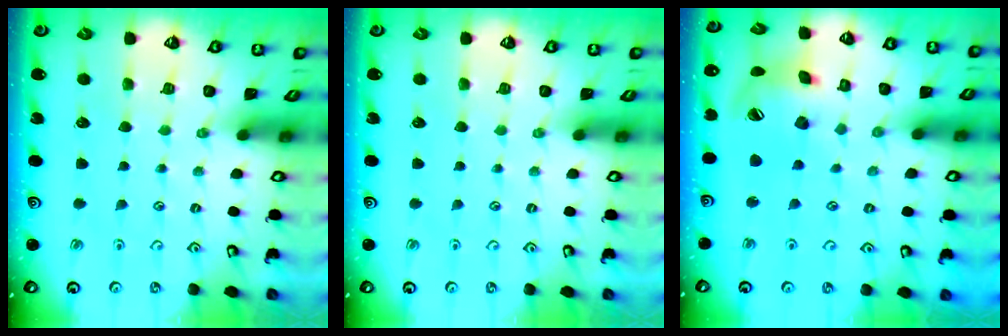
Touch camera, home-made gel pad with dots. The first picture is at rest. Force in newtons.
{"total": 0.0}
{"total": 14.9, "press": 14.7, "slide": 2.5}